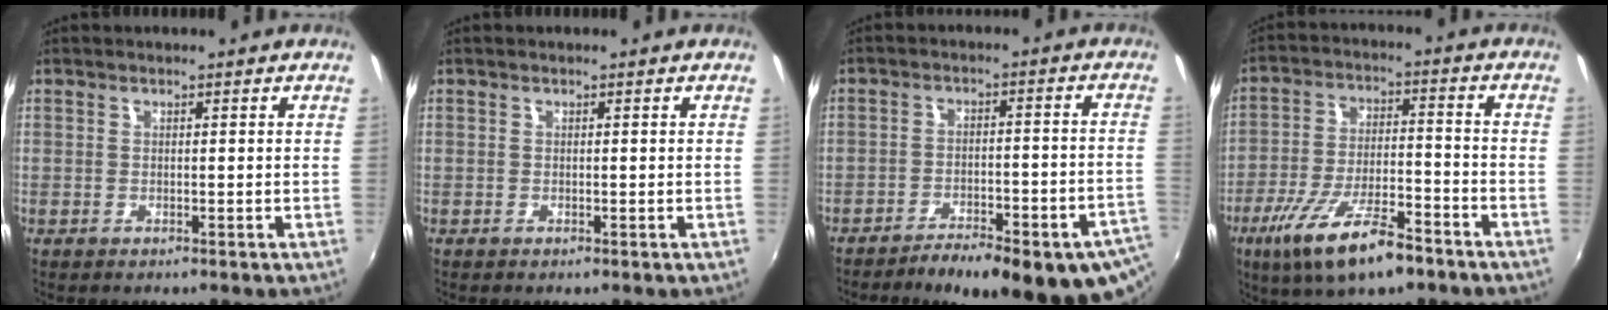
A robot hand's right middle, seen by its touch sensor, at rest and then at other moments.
{"total": 0.0}
{"total": 19.2, "force": [-13.4, 4.4, 13.0], "torque": [-0.198, -0.040, -0.171]}
{"total": 14.9, "force": [-9.5, 4.1, 10.8], "torque": [-0.218, -0.032, -0.165]}